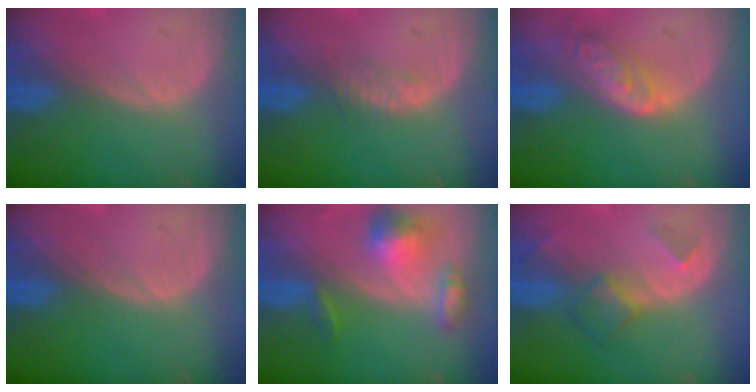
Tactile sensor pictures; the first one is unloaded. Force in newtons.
{"total": 1.8, "press": 1.8, "slide": 0.1}
{"total": 6.2, "press": 5.6, "slide": 2.8}
{"total": 0.0}
{"total": 6.7, "press": 6.3, "slide": 2.5}
{"total": 4.9, "press": 4.3, "slide": 2.2}